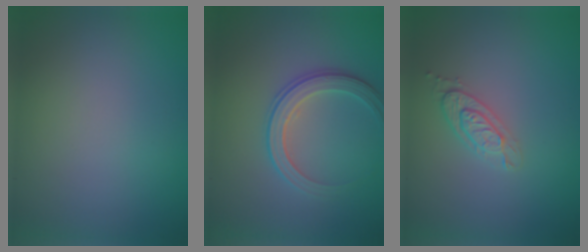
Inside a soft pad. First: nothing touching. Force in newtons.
{"total": 2.8, "press": 2.8, "slide": 0.3}
{"total": 2.0, "press": 1.9, "slide": 0.6}